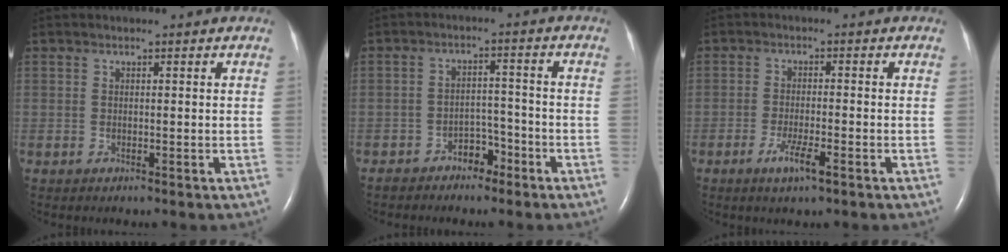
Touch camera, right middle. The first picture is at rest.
{"total": 3.9, "force": [-3.0, 2.0, 1.5], "torque": [-0.020, 0.009, -0.047]}
{"total": 4.0, "force": [-2.2, 0.4, 3.3], "torque": [-0.064, -0.005, -0.041]}